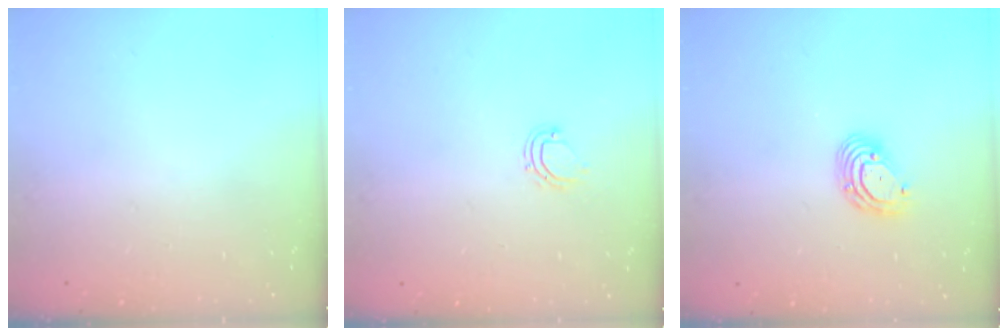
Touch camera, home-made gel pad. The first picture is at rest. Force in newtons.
{"total": 4.7, "press": 4.6, "slide": 0.6}
{"total": 6.5, "press": 6.5, "slide": 1.1}